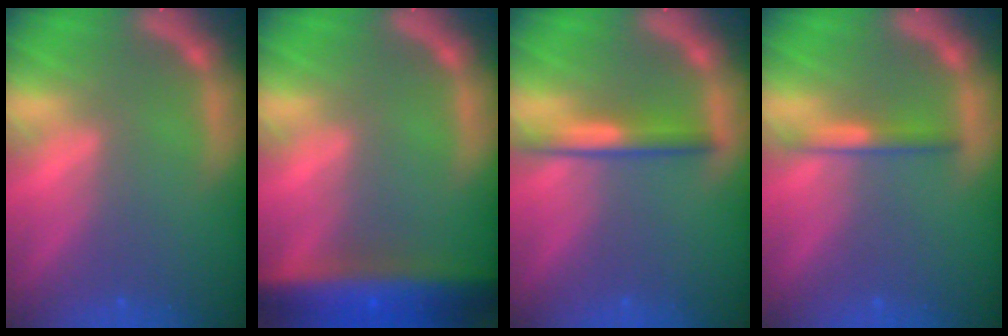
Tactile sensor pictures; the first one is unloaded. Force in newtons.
{"total": 9.6}
{"total": 3.0}
{"total": 2.0}